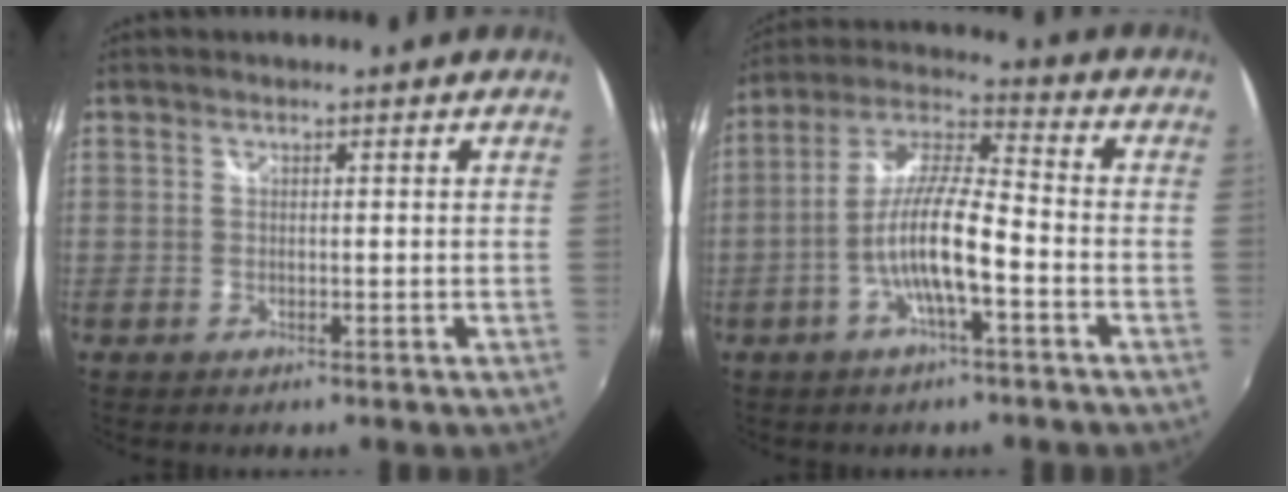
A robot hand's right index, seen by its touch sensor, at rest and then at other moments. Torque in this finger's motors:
{"motor_torque": [1.58, -0.56, 0.79, 0.21]}